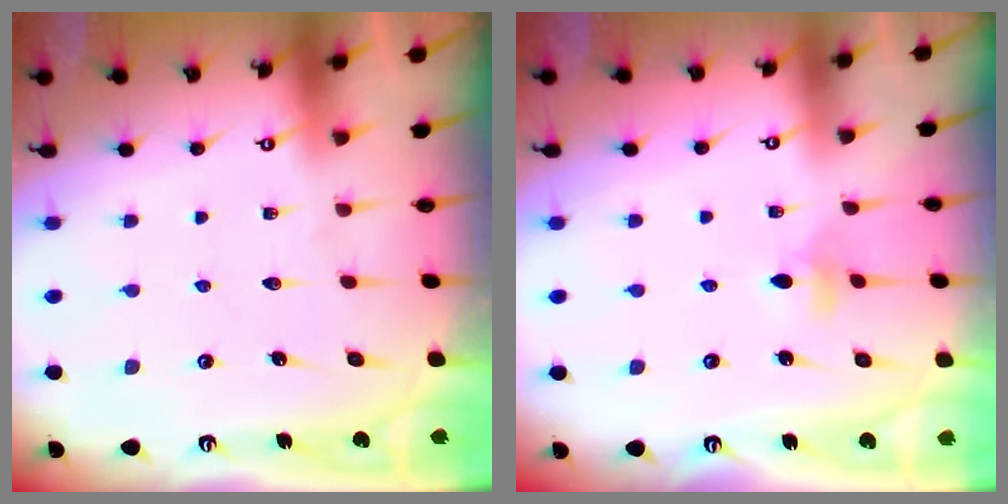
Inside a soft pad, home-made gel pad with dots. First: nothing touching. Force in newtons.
{"total": 5.1, "press": 4.9, "slide": 1.1}